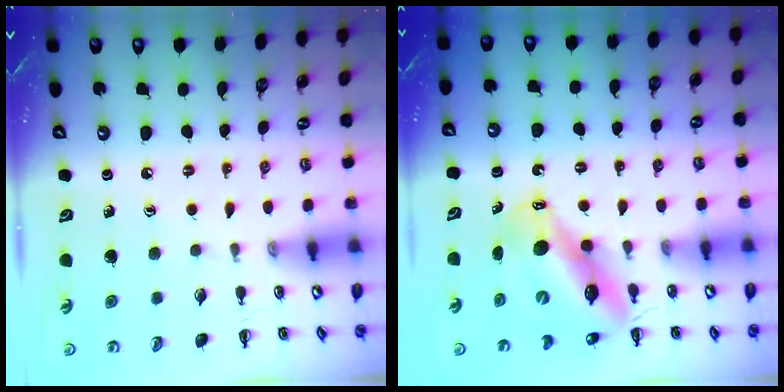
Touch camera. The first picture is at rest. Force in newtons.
{"total": 11.6, "press": 11.2, "slide": 3.1}